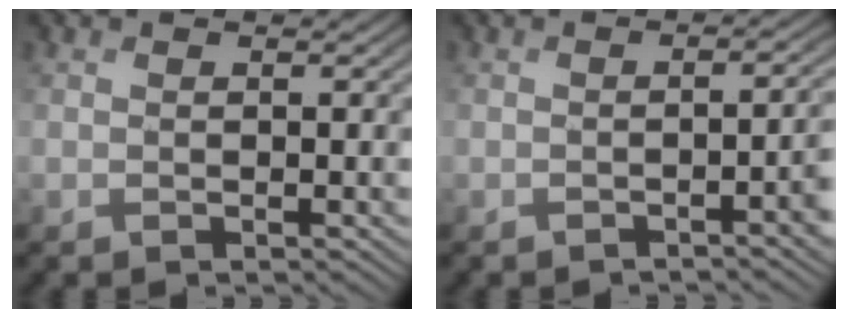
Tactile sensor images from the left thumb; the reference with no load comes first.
{"total": 3.6, "force": [-1.3, 0.8, 3.2], "torque": [-0.034, 0.007, -0.028]}